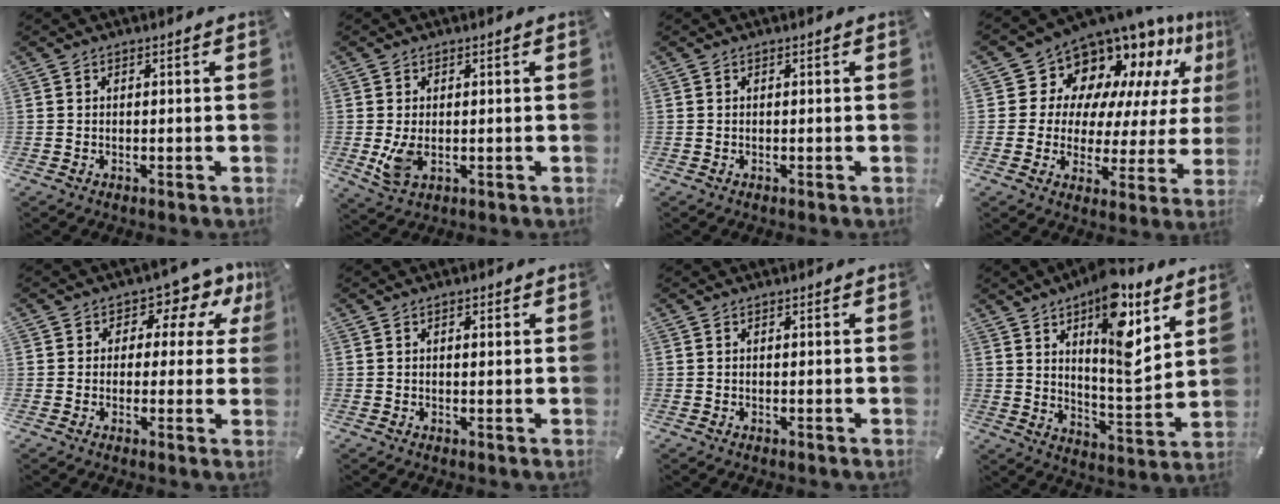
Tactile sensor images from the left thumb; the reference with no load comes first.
{"total": 5.5, "force": [-0.3, 3.1, 4.5], "torque": [-0.096, -0.005, -0.008]}
{"total": 0.0}
{"total": 11.8, "force": [9.1, 7.2, 2.3], "torque": [-0.044, -0.103, 0.156]}
{"total": 7.7, "force": [2.6, 5.5, 4.6], "torque": [-0.054, -0.015, 0.039]}
{"total": 1.0, "force": [0.3, 0.5, 0.8], "torque": [-0.017, 0.005, 0.004]}
{"total": 0.0}
{"total": 15.3, "force": [8.9, 5.8, 11.0], "torque": [-0.165, -0.050, 0.148]}